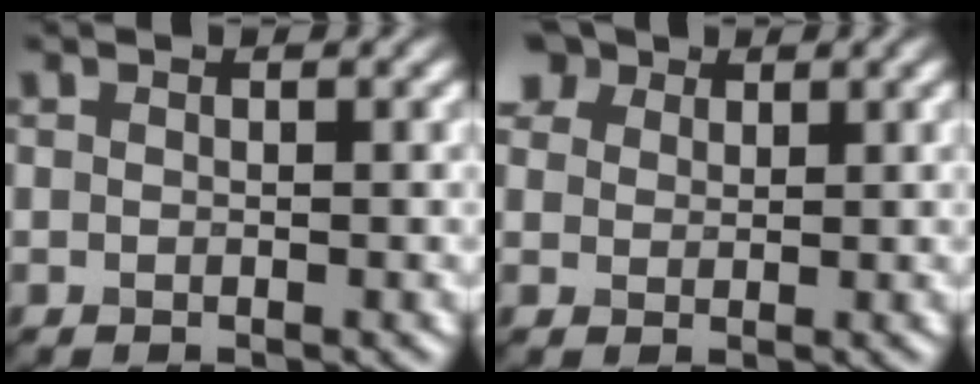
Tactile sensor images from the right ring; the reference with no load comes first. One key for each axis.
{"total": 6.2, "fx": 3.8, "fy": 4.0, "fz": 2.8, "tx": -0.083, "ty": 0.014, "tz": 0.059}